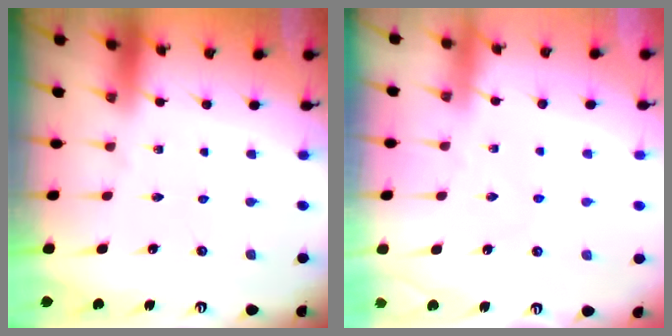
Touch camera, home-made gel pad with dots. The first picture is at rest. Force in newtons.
{"total": 1.1, "press": 1.1, "slide": 0.2}